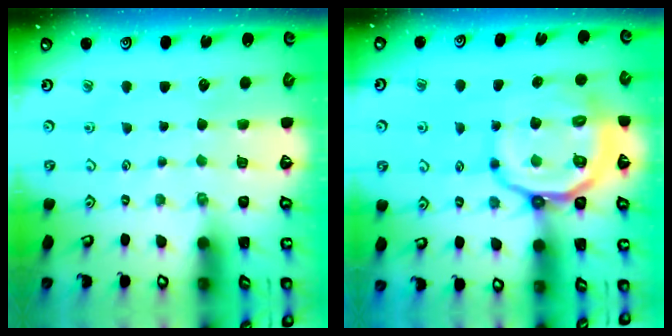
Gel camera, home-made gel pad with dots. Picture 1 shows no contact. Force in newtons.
{"total": 15.3, "press": 15.1, "slide": 2.6}